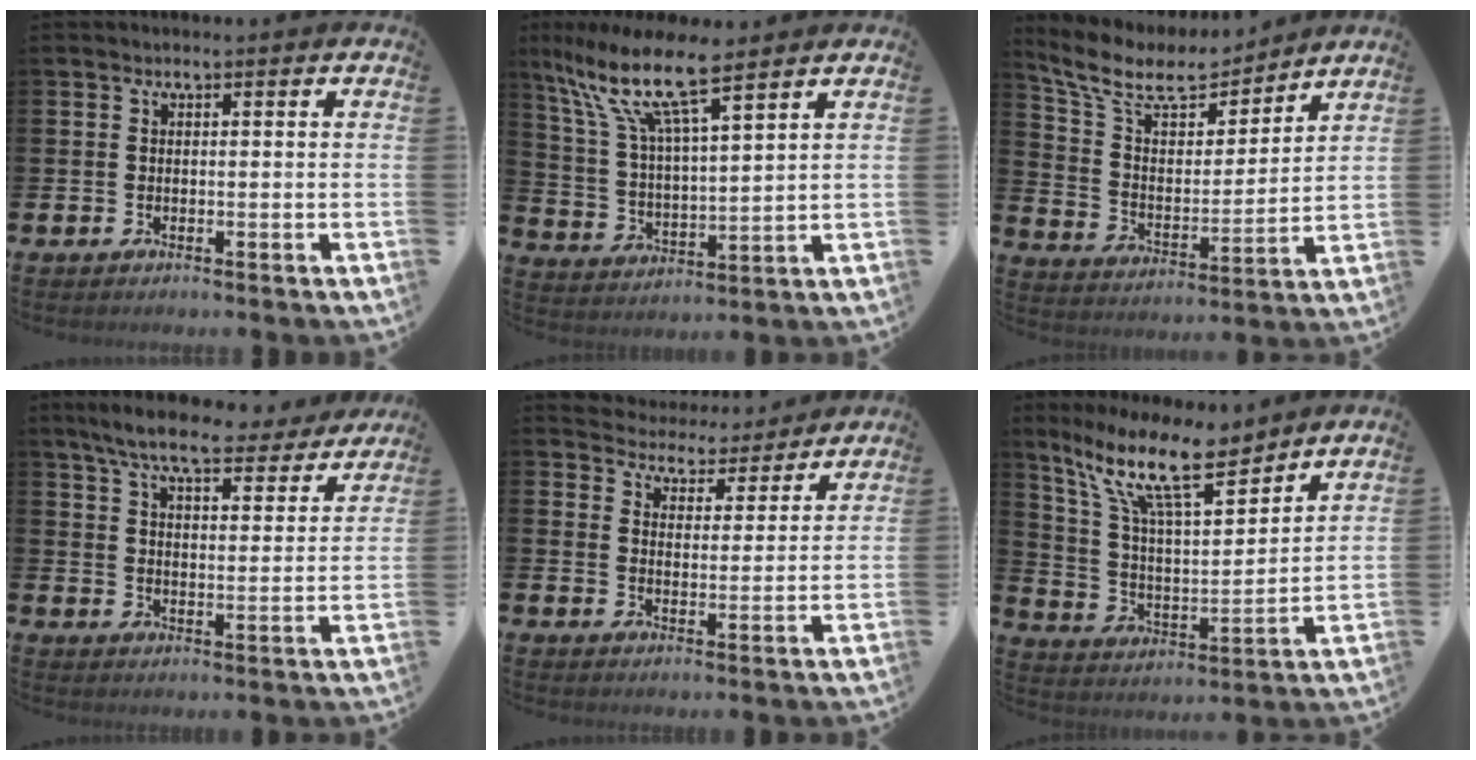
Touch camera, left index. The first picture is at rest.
{"total": 11.0, "force": [8.7, 2.1, 6.4], "torque": [-0.160, -0.038, 0.149]}
{"total": 10.2, "force": [9.0, 3.4, 3.4], "torque": [-0.118, -0.054, 0.158]}
{"total": 8.2, "force": [7.4, 1.4, 3.2], "torque": [-0.077, -0.040, 0.127]}
{"total": 4.4, "force": [4.2, 1.3, -0.4], "torque": [-0.015, -0.040, 0.070]}
{"total": 14.1, "force": [10.3, 4.0, 8.8], "torque": [-0.187, -0.042, 0.180]}